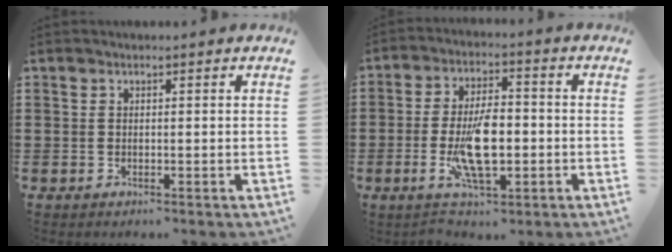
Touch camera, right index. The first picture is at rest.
{"total": 11.3, "force": [-2.1, 5.2, 9.8], "torque": [-0.193, -0.009, -0.036]}